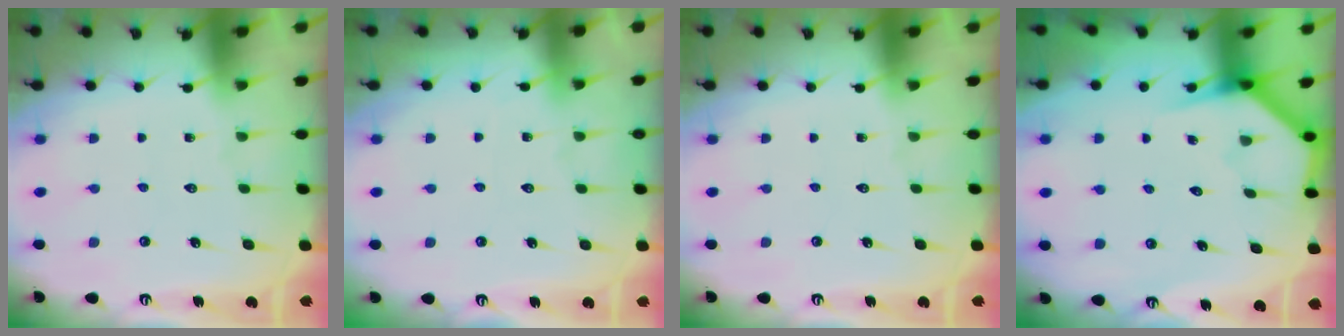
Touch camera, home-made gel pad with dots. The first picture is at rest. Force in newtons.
{"total": 2.3, "press": 2.3, "slide": 0.3}
{"total": 0.0}
{"total": 3.8, "press": 3.8, "slide": 0.2}